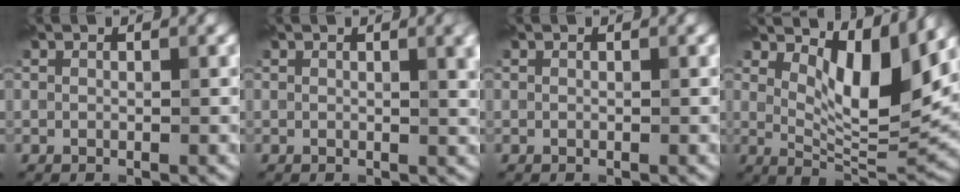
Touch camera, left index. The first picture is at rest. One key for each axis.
{"total": 3.9, "fx": 1.4, "fy": 1.5, "fz": 3.3, "tx": -0.035, "ty": 0.003, "tz": 0.021}
{"total": 0.0}
{"total": 7.6, "fx": 3.3, "fy": 2.9, "fz": 6.2, "tx": -0.097, "ty": -0.020, "tz": 0.056}